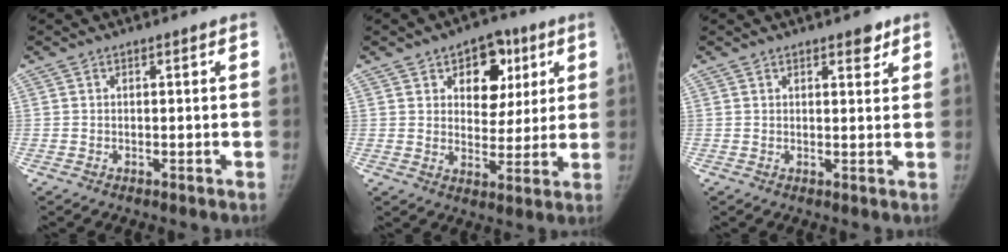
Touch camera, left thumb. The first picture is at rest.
{"total": 11.0, "force": [4.7, 7.6, 6.5], "torque": [-0.038, -0.015, 0.065]}
{"total": 2.7, "force": [1.8, 1.2, 1.6], "torque": [-0.007, -0.009, 0.021]}